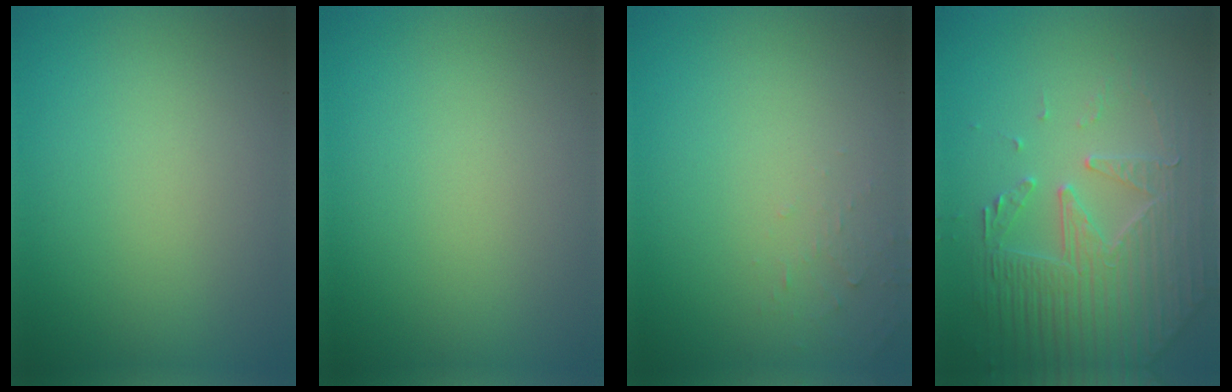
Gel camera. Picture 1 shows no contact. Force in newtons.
{"total": 0.0}
{"total": 0.9, "press": 0.9, "slide": 0.1}
{"total": 4.6, "press": 4.4, "slide": 1.4}